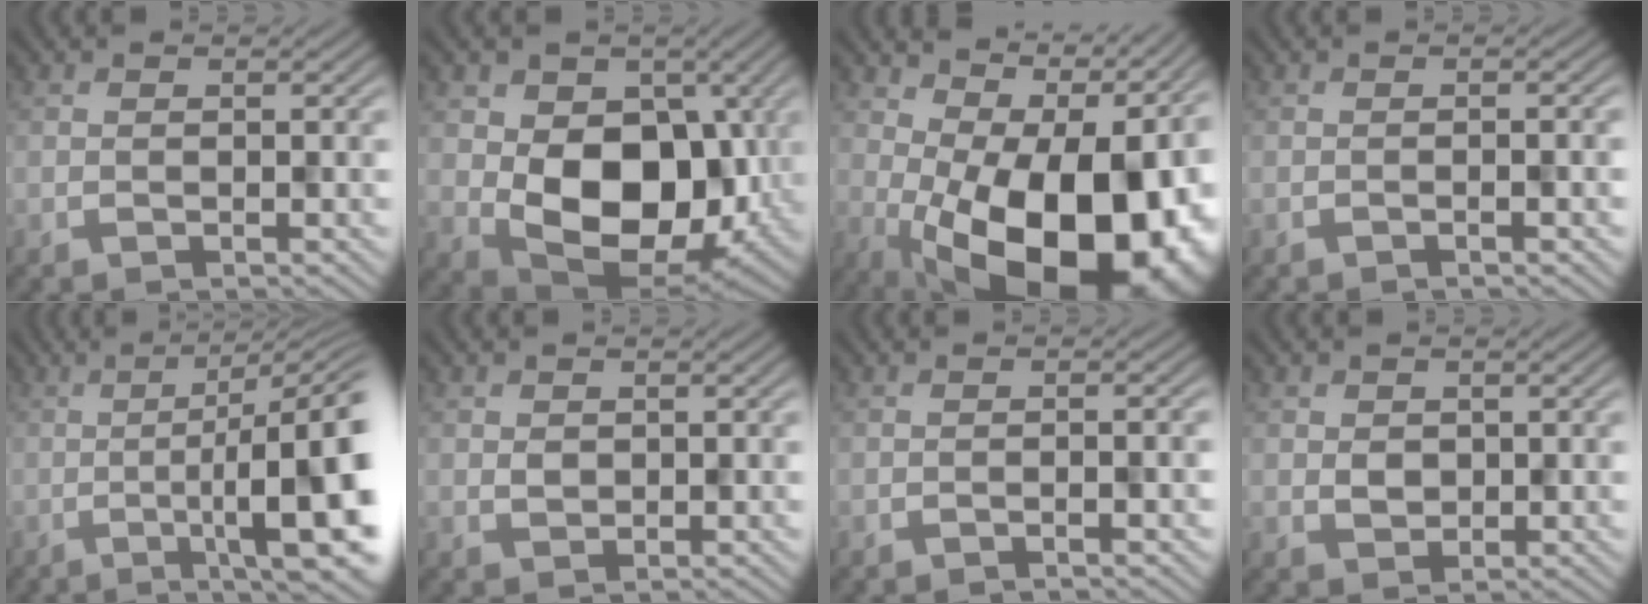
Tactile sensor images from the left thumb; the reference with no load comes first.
{"total": 11.7, "force": [-0.1, 8.7, 7.8], "torque": [-0.134, -0.030, 0.006]}
{"total": 19.4, "force": [-1.8, 10.7, 16.0], "torque": [-0.170, 0.000, -0.012]}
{"total": 1.6, "force": [-0.6, 0.3, 1.4], "torque": [-0.016, 0.007, -0.012]}
{"total": 14.2, "force": [-2.4, 3.5, 13.5], "torque": [-0.161, 0.002, -0.021]}
{"total": 1.5, "force": [0.5, 1.3, 0.3], "torque": [-0.006, 0.002, 0.012]}
{"total": 1.8, "force": [-0.8, 0.3, 1.6], "torque": [-0.020, 0.009, -0.019]}
{"total": 1.6, "force": [0.6, 1.5, 0.0], "torque": [-0.004, -0.001, 0.014]}